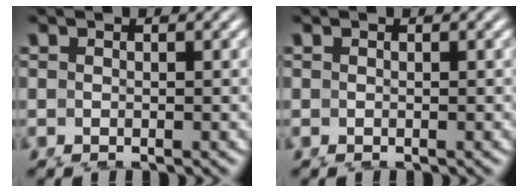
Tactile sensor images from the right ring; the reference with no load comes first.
{"total": 0.0}